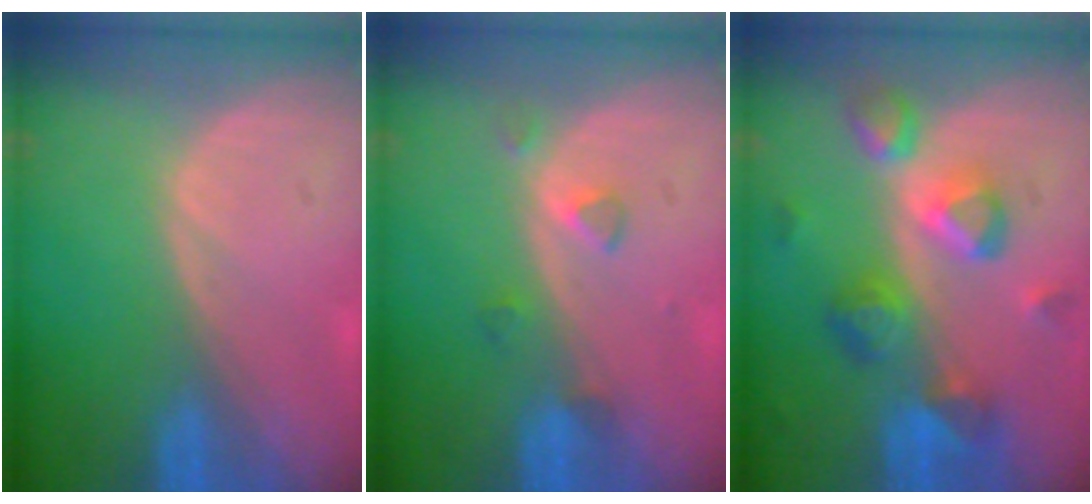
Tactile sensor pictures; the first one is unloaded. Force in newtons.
{"total": 2.5, "press": 2.3, "slide": 0.9}
{"total": 9.4, "press": 8.2, "slide": 4.6}